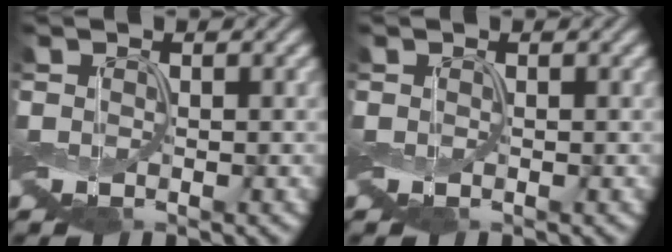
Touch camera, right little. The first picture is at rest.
{"total": 0.0}